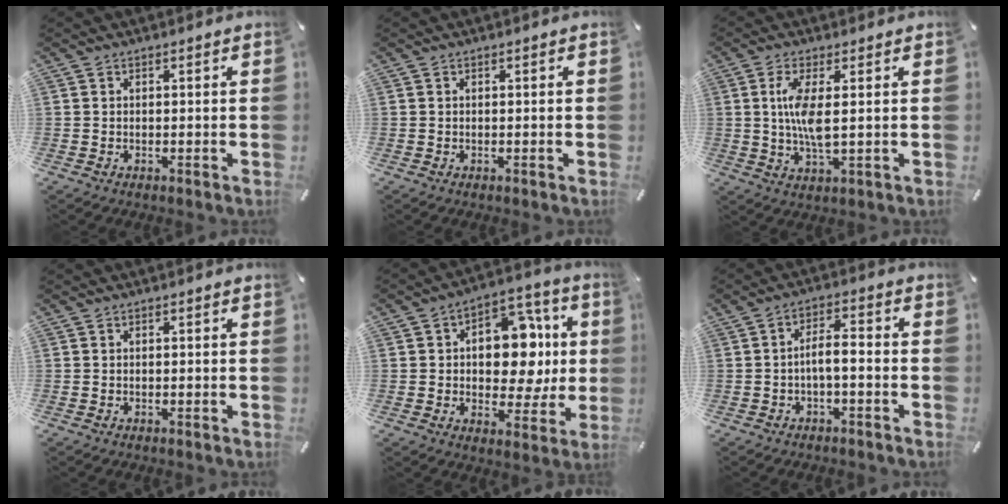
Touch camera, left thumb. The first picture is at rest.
{"total": 0.0}
{"total": 7.9, "force": [0.9, 2.1, 7.5], "torque": [-0.171, -0.011, 0.007]}
{"total": 0.0}
{"total": 15.2, "force": [1.1, 10.4, 11.0], "torque": [-0.135, -0.008, 0.022]}
{"total": 4.7, "force": [-1.9, 1.5, 4.1], "torque": [-0.071, 0.014, -0.035]}